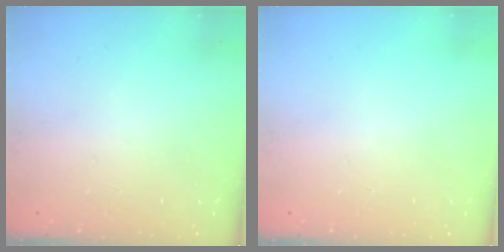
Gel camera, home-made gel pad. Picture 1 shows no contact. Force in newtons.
{"total": 0.0}